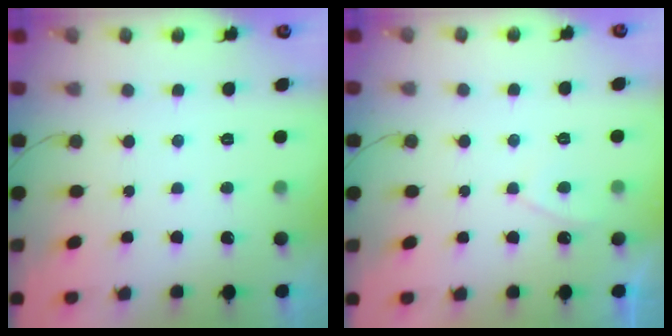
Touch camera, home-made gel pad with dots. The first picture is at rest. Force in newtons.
{"total": 2.3, "press": 2.2, "slide": 0.4}